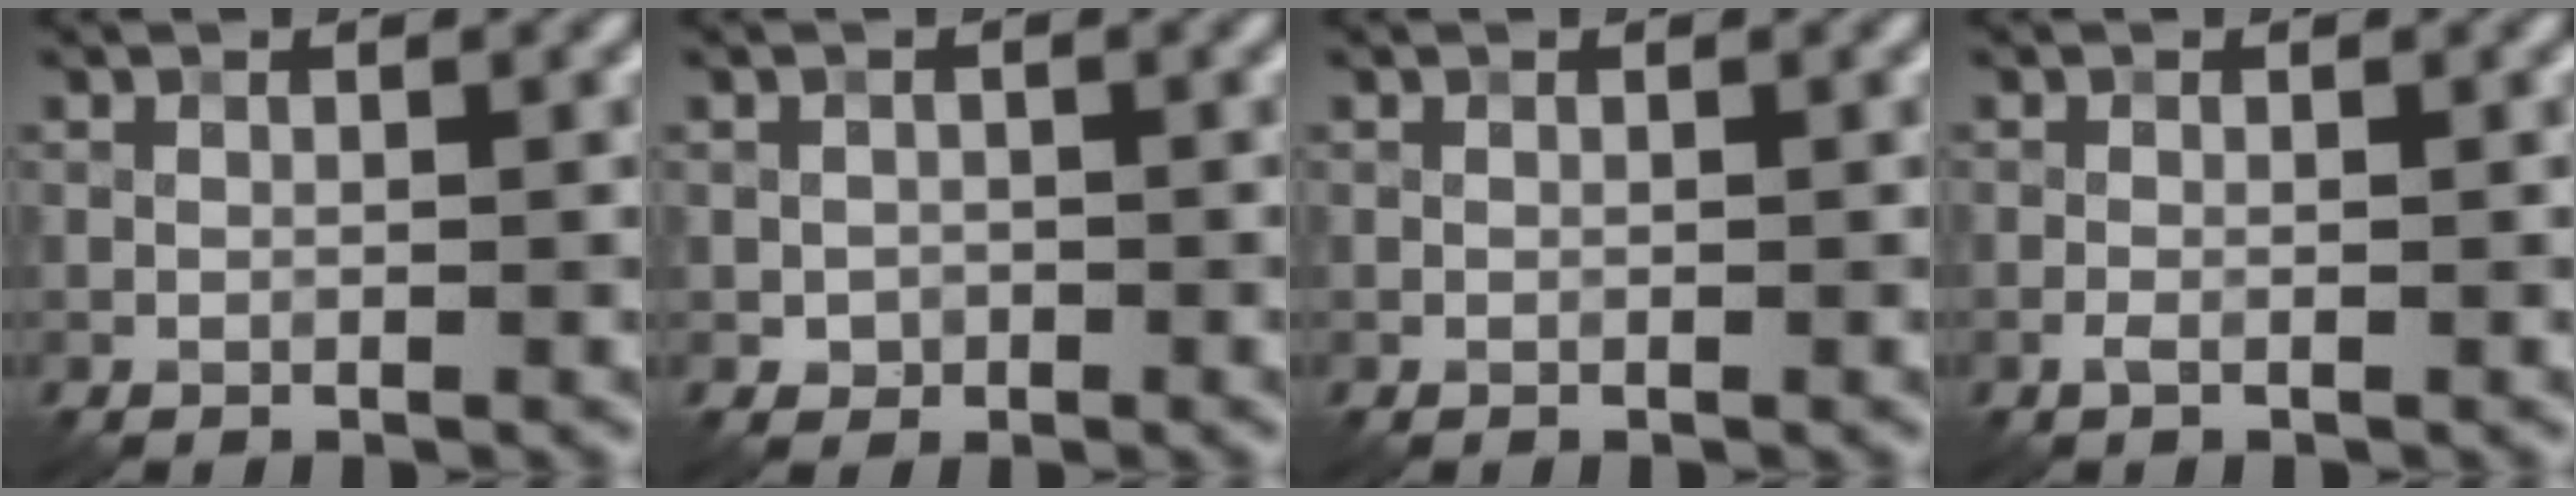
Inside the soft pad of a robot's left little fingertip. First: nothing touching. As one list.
[{"total": 1.1, "force": [-0.3, 1.1, 0.2], "torque": [0.003, -0.002, -0.008]}, {"total": 0.0}, {"total": 0.7, "force": [-0.3, 0.1, 0.6], "torque": [-0.014, -0.001, -0.008]}]